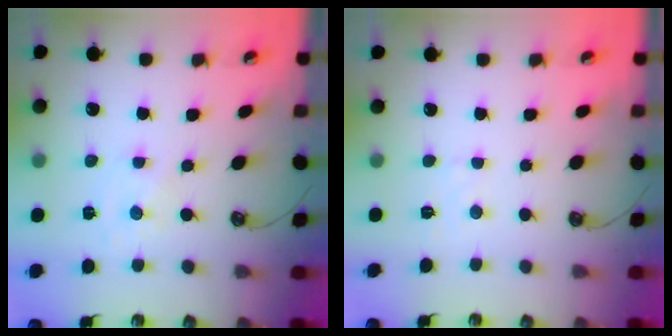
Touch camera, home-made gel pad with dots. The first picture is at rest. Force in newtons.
{"total": 3.4, "press": 3.3, "slide": 0.5}